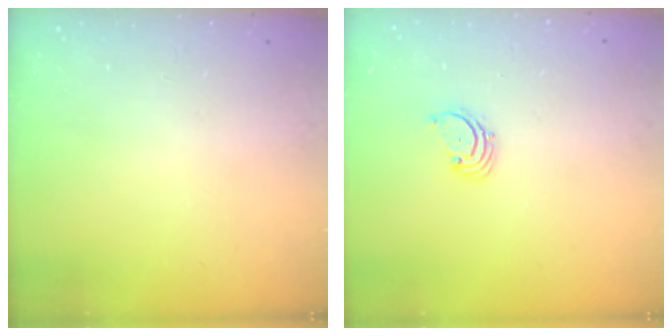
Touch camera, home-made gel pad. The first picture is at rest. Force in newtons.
{"total": 1.7, "press": 1.6, "slide": 0.2}